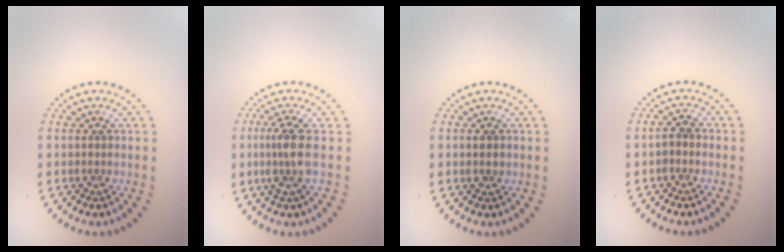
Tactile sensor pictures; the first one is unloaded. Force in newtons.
{"total": 2.7, "press": 2.1, "slide": 1.7}
{"total": 1.0, "press": 1.0, "slide": 0.1}
{"total": 1.0, "press": 0.9, "slide": 0.5}